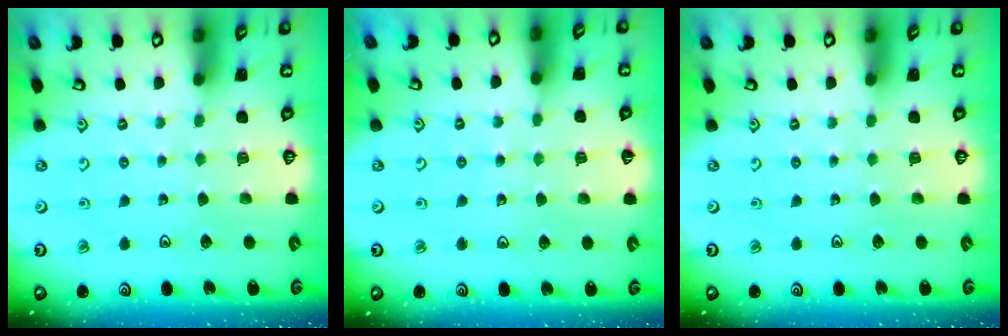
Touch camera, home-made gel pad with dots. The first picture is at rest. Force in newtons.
{"total": 3.1, "press": 3.0, "slide": 0.8}
{"total": 0.0}